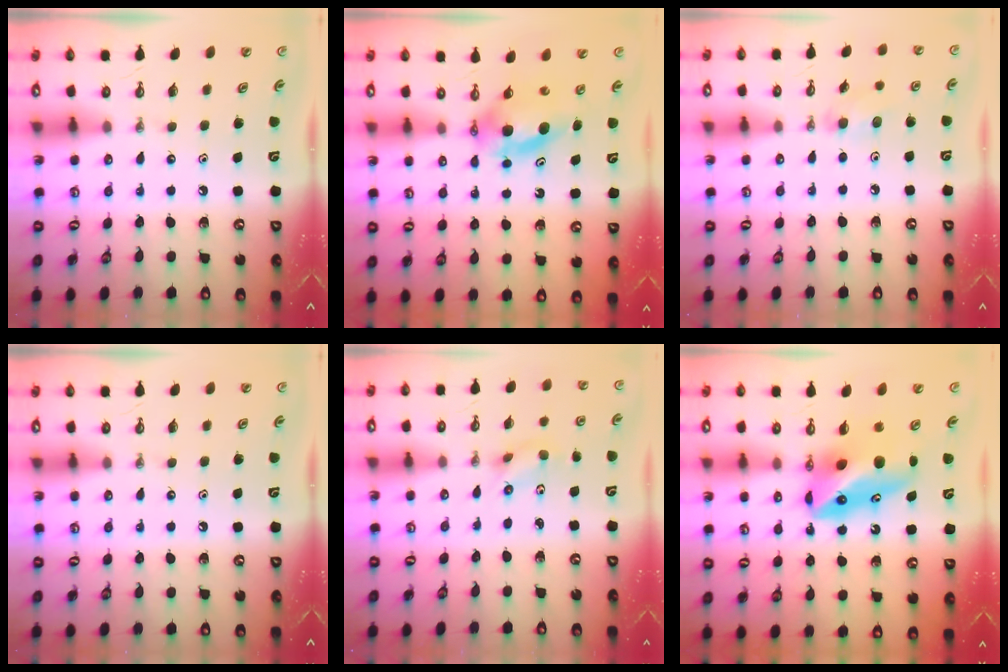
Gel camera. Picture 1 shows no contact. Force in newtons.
{"total": 5.8, "press": 5.7, "slide": 0.8}
{"total": 6.0, "press": 5.9, "slide": 1.4}
{"total": 0.0}
{"total": 2.0, "press": 1.8, "slide": 0.9}
{"total": 10.9, "press": 10.8, "slide": 1.6}